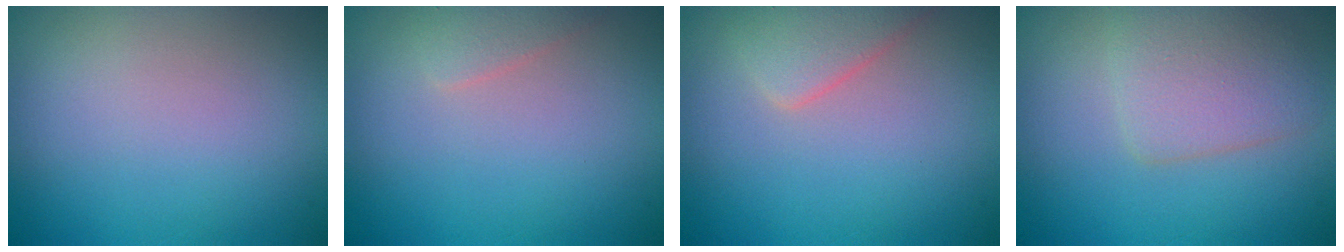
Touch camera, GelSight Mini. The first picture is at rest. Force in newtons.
{"total": 1.3, "press": 1.3, "slide": 0.0}
{"total": 2.6, "press": 2.6, "slide": 0.0}
{"total": 3.3, "press": 3.3, "slide": 0.2}